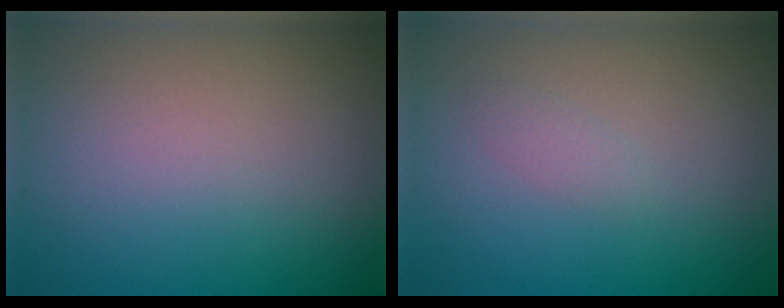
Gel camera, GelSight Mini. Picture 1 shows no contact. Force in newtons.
{"total": 0.9, "press": 0.9, "slide": 0.0}